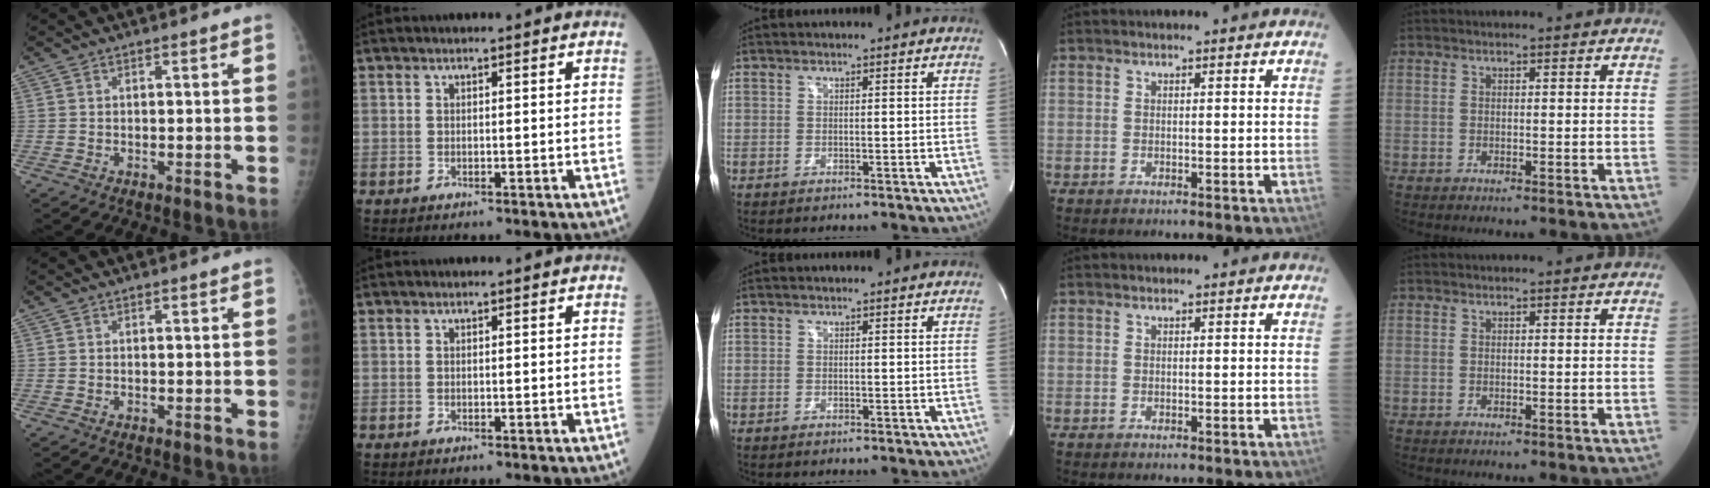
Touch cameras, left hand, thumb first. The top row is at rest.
{}